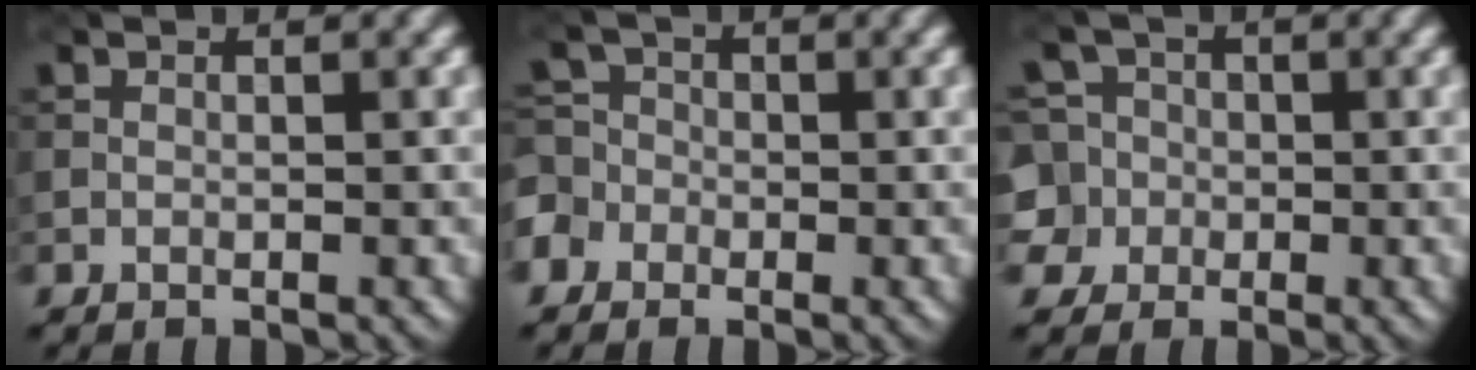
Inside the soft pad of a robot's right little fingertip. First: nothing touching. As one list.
[{"total": 5.0, "force": [-2.7, 4.1, 0.8], "torque": [-0.014, 0.009, -0.072]}, {"total": 6.4, "force": [-1.0, 6.1, 1.5], "torque": [-0.040, 0.029, -0.056]}]